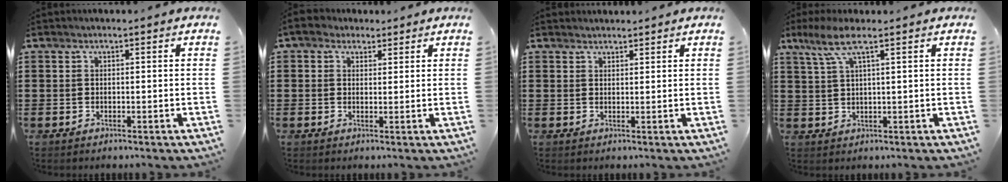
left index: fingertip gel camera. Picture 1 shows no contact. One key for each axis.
{"total": 2.5, "fx": 1.7, "fy": 1.8, "fz": 0.6, "tx": -0.020, "ty": 0.012, "tz": 0.030}
{"total": 1.4, "fx": 1.3, "fy": 0.4, "fz": -0.1, "tx": -0.002, "ty": 0.000, "tz": 0.027}
{"total": 5.4, "fx": 2.7, "fy": 0.8, "fz": 4.7, "tx": -0.104, "ty": 0.003, "tz": 0.045}